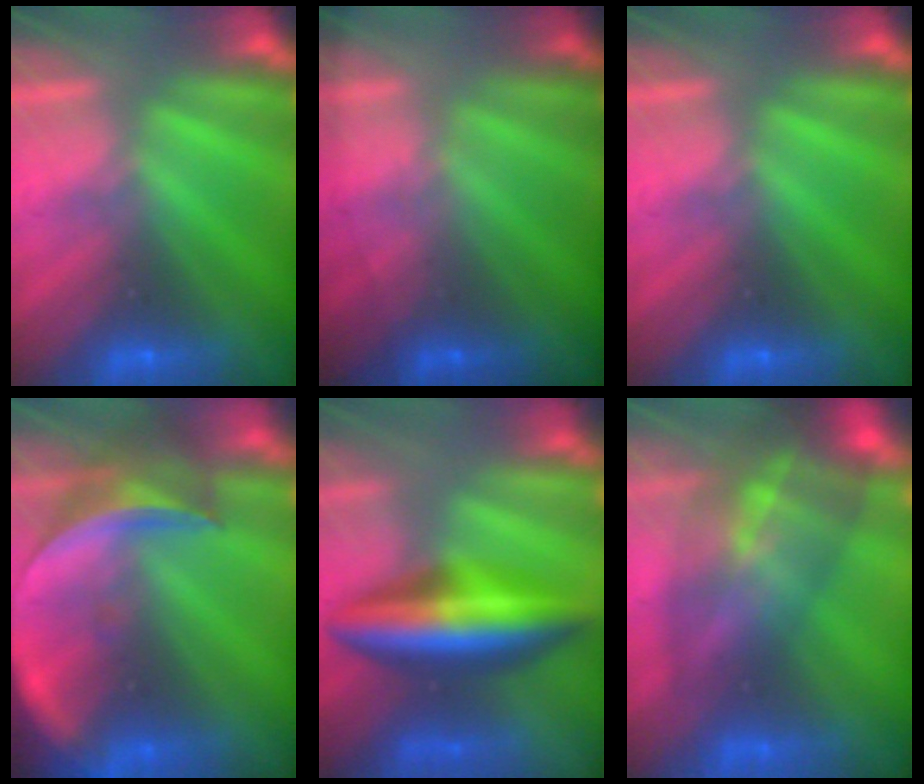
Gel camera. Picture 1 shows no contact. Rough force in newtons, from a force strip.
{"total": 1.8}
{"total": 0.0}
{"total": 9.4}
{"total": 9.4}
{"total": 10.8}